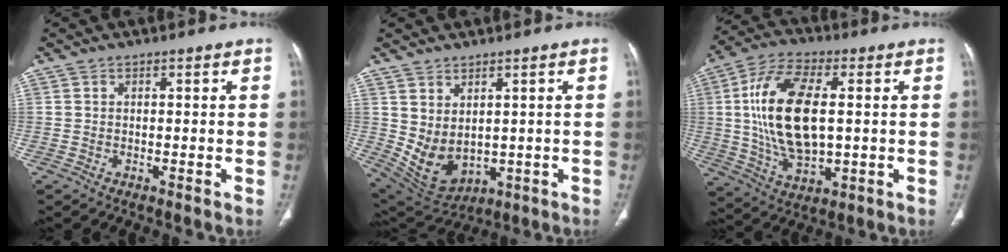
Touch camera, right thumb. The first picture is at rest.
{"total": 9.2, "force": [0.8, 6.1, 6.9], "torque": [-0.111, -0.011, 0.050]}
{"total": 18.7, "force": [1.6, 9.3, 16.1], "torque": [-0.311, 0.000, 0.035]}